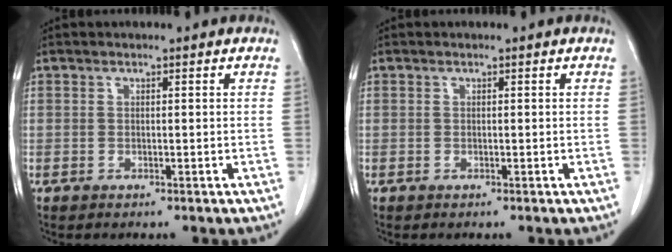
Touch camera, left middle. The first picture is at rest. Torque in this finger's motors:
{"motor_torque": [0.58, -0.92, -0.01, -0.01]}